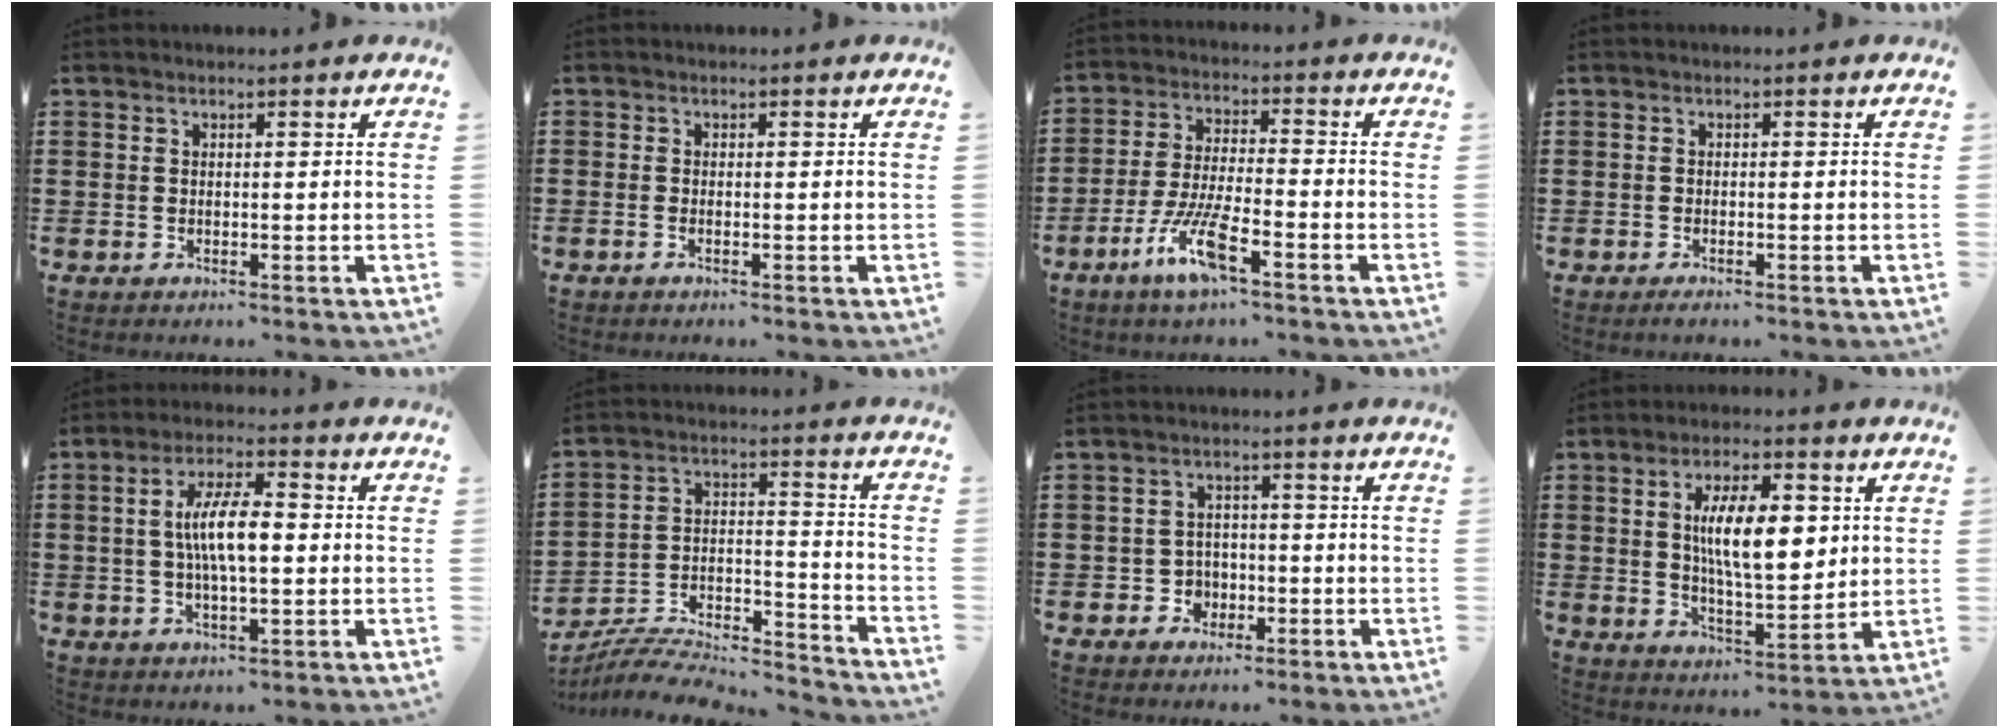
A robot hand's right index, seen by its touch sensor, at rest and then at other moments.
{"total": 0.7, "force": [-0.4, -0.1, 0.5], "torque": [-0.008, -0.004, -0.007]}
{"total": 8.6, "force": [-5.0, 1.3, 6.8], "torque": [-0.162, -0.013, -0.098]}
{"total": 0.7, "force": [-0.6, 0.0, 0.3], "torque": [-0.007, -0.005, -0.011]}
{"total": 8.0, "force": [0.1, 2.3, 7.7], "torque": [-0.154, 0.000, -0.003]}
{"total": 7.5, "force": [-7.2, 1.3, 1.9], "torque": [-0.032, 0.001, -0.144]}
{"total": 3.2, "force": [-1.3, 2.8, 0.9], "torque": [-0.025, 0.005, -0.030]}
{"total": 10.5, "force": [2.1, 4.0, 9.4], "torque": [-0.169, 0.004, 0.034]}